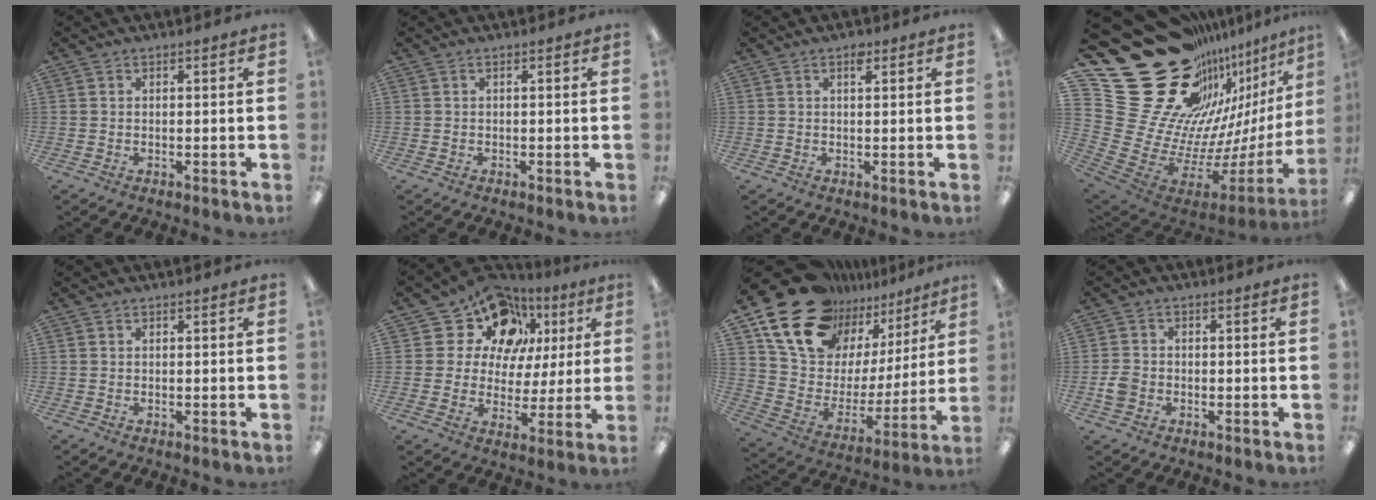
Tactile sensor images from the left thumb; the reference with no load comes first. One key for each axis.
{"total": 0.0}
{"total": 2.1, "fx": 1.2, "fy": 1.0, "fz": 1.4, "tx": -0.015, "ty": -0.004, "tz": 0.018}
{"total": 39.3, "fx": 19.3, "fy": 25.2, "fz": 23.1, "tx": -0.318, "ty": -0.214, "tz": 0.459}
{"total": 0.0}
{"total": 15.8, "fx": 9.2, "fy": 11.4, "fz": 6.1, "tx": -0.124, "ty": -0.042, "tz": 0.175}
{"total": 21.9, "fx": 16.7, "fy": 11.9, "fz": 7.8, "tx": -0.154, "ty": -0.110, "tz": 0.314}
{"total": 3.7, "fx": -1.2, "fy": 3.1, "fz": 1.6, "tx": -0.025, "ty": 0.008, "tz": -0.020}